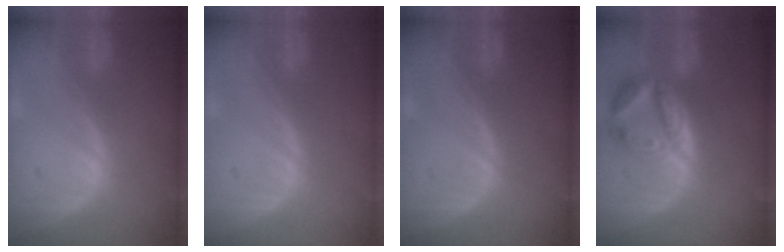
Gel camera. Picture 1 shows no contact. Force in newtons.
{"total": 0.0}
{"total": 0.0}
{"total": 8.2, "press": 7.3, "slide": 3.8}